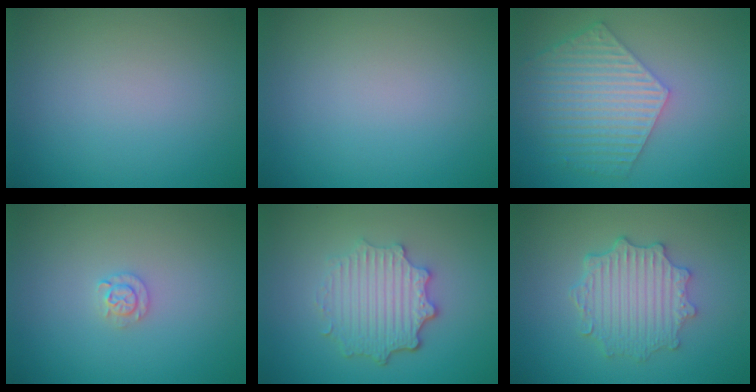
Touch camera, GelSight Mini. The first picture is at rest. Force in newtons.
{"total": 0.0}
{"total": 6.2, "press": 4.5, "slide": 4.2}
{"total": 1.3, "press": 1.3, "slide": 0.2}
{"total": 4.7, "press": 3.7, "slide": 2.9}
{"total": 4.6, "press": 3.8, "slide": 2.6}